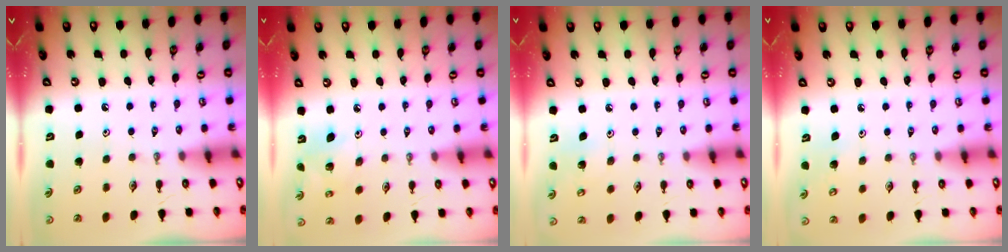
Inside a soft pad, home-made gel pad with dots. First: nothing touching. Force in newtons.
{"total": 5.3, "press": 5.3, "slide": 0.3}
{"total": 5.0, "press": 4.9, "slide": 0.4}
{"total": 4.8, "press": 4.7, "slide": 0.7}